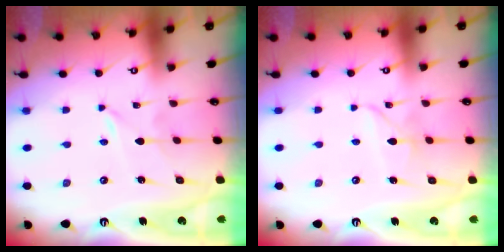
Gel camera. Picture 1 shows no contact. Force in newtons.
{"total": 4.6, "press": 4.6, "slide": 0.2}